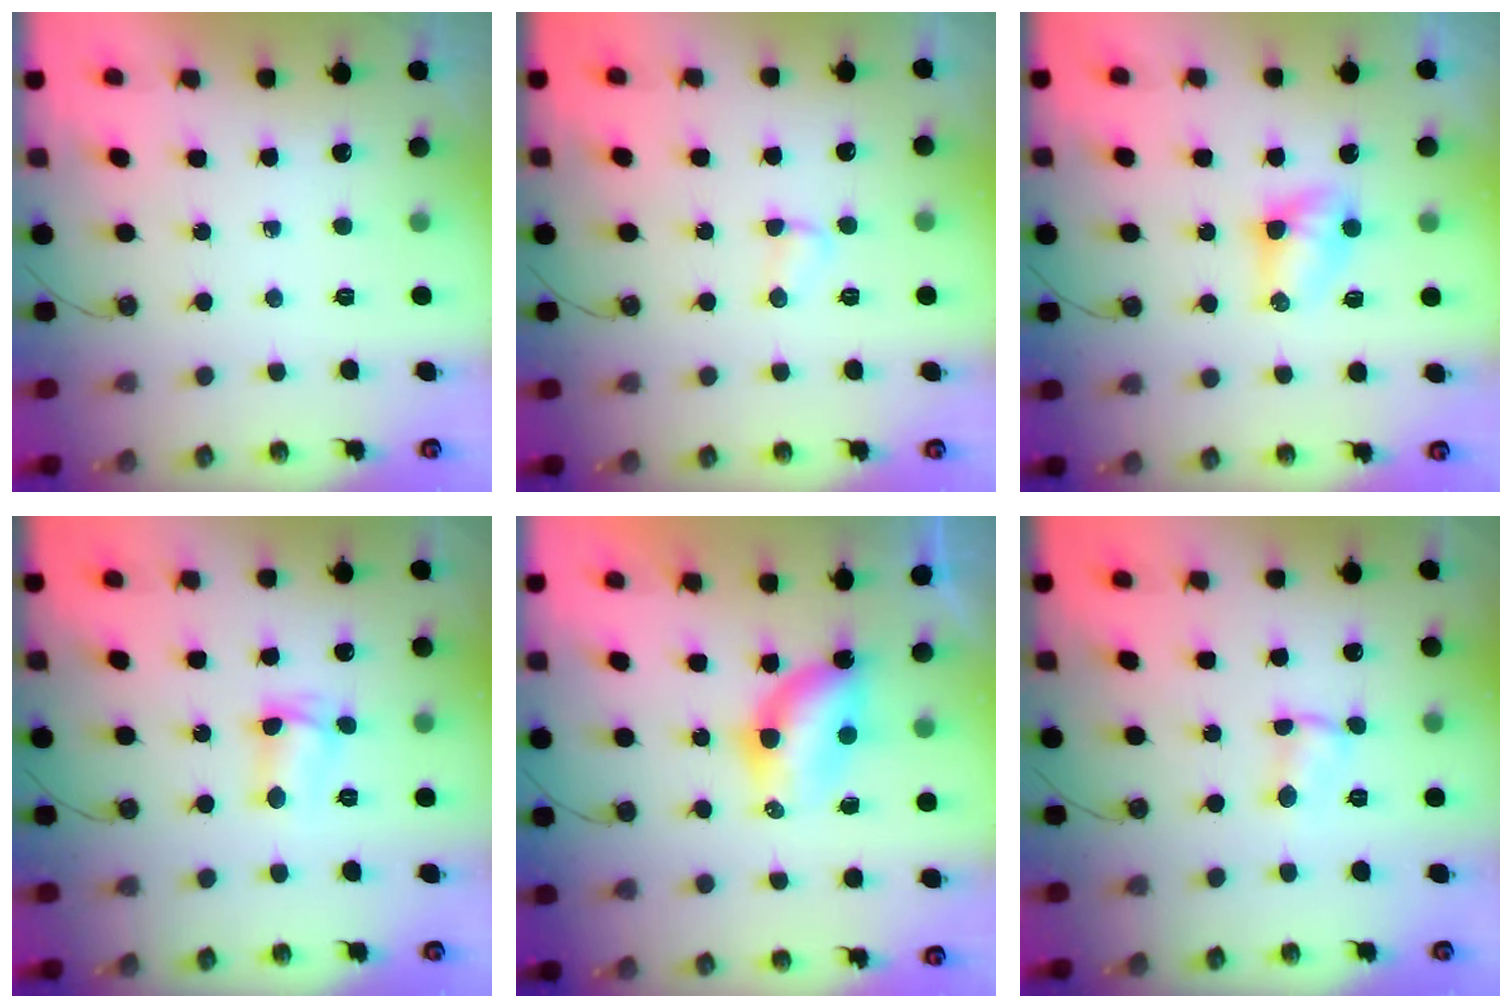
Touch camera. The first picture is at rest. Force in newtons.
{"total": 2.4, "press": 2.4, "slide": 0.3}
{"total": 6.1, "press": 5.5, "slide": 2.6}
{"total": 4.0, "press": 3.9, "slide": 0.9}
{"total": 6.8, "press": 6.5, "slide": 2.0}
{"total": 1.5, "press": 1.5, "slide": 0.2}